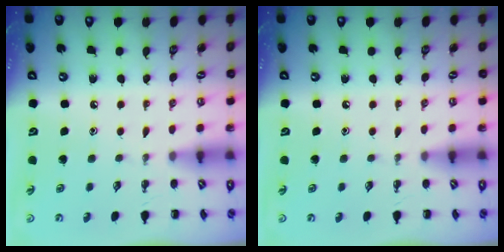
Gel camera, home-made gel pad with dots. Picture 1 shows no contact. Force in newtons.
{"total": 0.0}